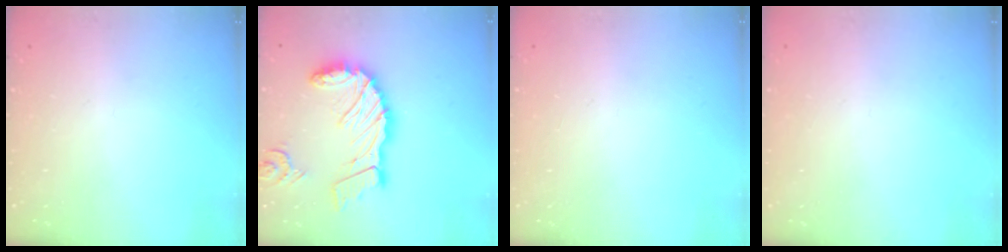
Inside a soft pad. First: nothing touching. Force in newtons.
{"total": 21.5, "press": 21.3, "slide": 3.0}
{"total": 0.0}
{"total": 0.0}